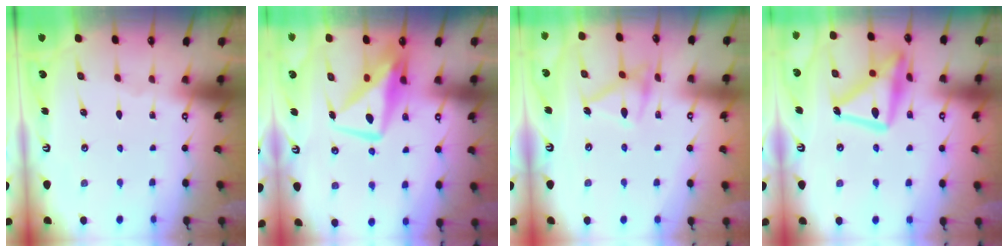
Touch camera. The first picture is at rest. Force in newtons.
{"total": 10.0, "press": 9.9, "slide": 1.3}
{"total": 14.5, "press": 14.5, "slide": 0.6}
{"total": 18.2, "press": 18.2, "slide": 1.3}